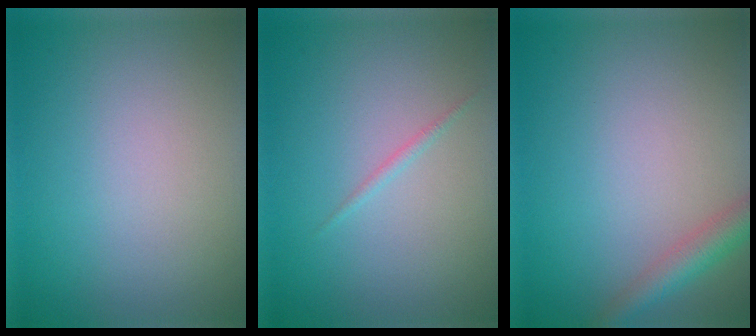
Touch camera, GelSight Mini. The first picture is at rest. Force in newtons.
{"total": 0.6, "press": 0.6, "slide": 0.0}
{"total": 2.8, "press": 2.8, "slide": 0.1}